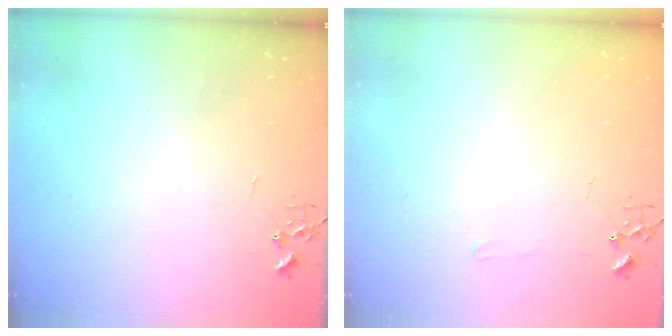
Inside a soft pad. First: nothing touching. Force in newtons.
{"total": 6.4, "press": 6.4, "slide": 0.8}